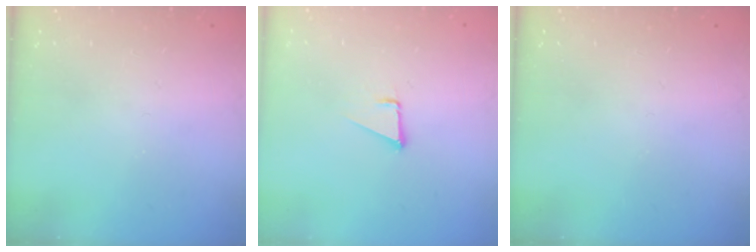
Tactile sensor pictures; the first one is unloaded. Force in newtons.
{"total": 1.7, "press": 1.7, "slide": 0.1}
{"total": 0.0}